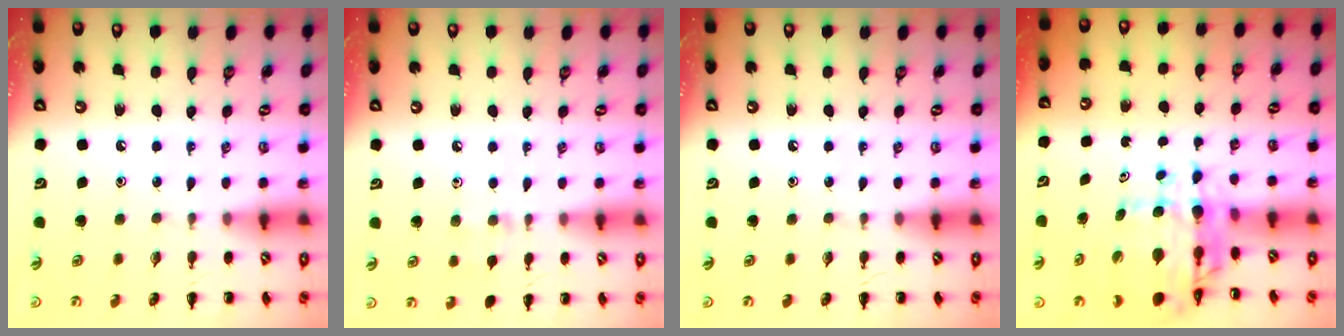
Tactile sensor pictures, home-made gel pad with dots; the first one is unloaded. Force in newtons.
{"total": 6.7, "press": 6.4, "slide": 1.8}
{"total": 0.0}
{"total": 9.3, "press": 8.7, "slide": 3.2}